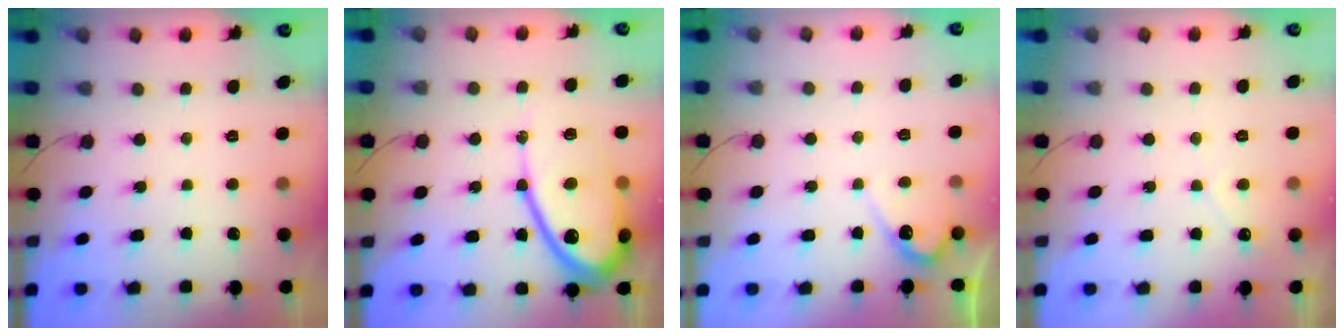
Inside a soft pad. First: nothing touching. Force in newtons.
{"total": 15.3, "press": 15.2, "slide": 1.5}
{"total": 4.4, "press": 4.4, "slide": 0.4}
{"total": 2.2, "press": 2.2, "slide": 0.1}